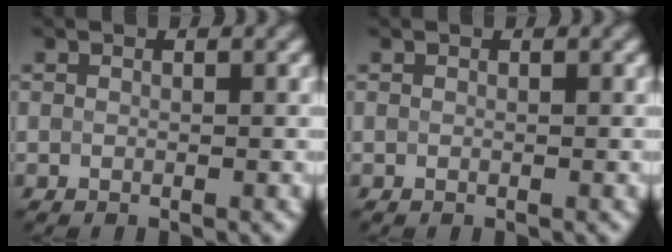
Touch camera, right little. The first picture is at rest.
{"total": 0.0}